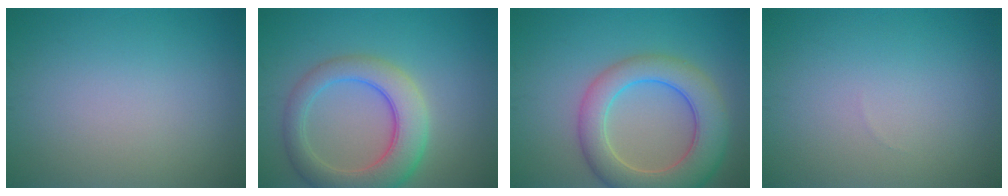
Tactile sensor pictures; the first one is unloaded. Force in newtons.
{"total": 6.5, "press": 6.5, "slide": 0.5}
{"total": 7.6, "press": 7.5, "slide": 0.4}
{"total": 0.0}